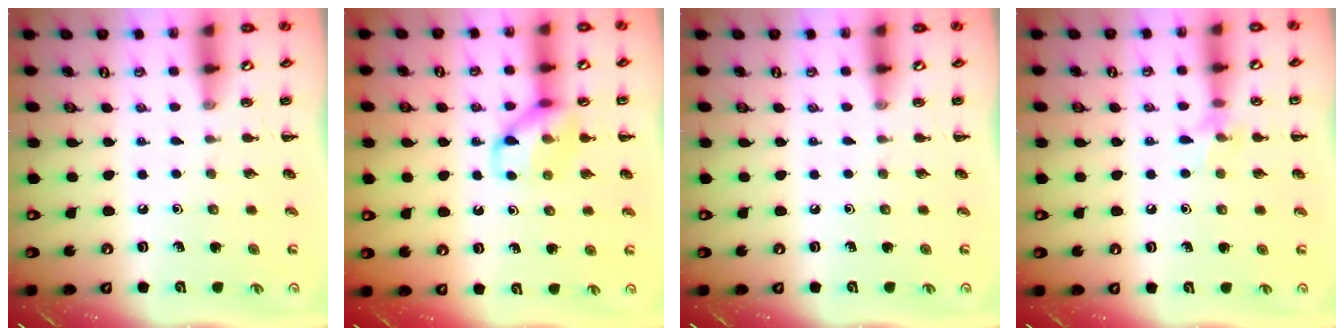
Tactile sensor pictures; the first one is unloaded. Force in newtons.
{"total": 11.0, "press": 11.0, "slide": 1.4}
{"total": 0.0}
{"total": 6.7, "press": 6.4, "slide": 1.8}